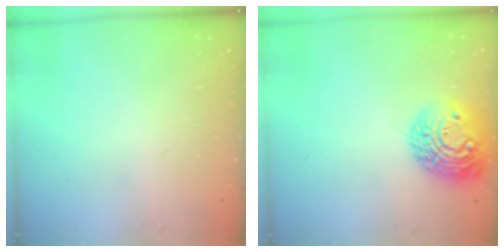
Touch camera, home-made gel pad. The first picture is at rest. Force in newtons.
{"total": 17.2, "press": 17.2, "slide": 1.1}